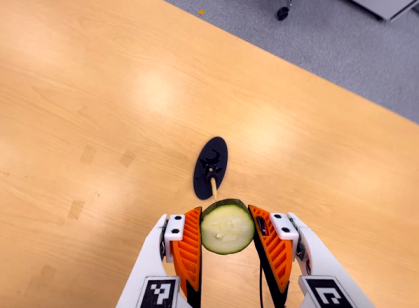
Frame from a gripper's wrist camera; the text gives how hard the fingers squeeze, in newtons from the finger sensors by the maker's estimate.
{"total": 10.9, "left": 10.0, "right": 11.8}